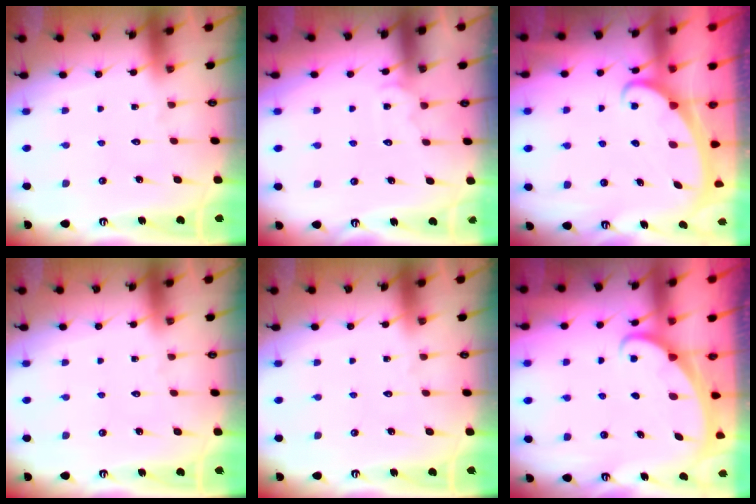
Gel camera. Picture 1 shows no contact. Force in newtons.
{"total": 6.1, "press": 6.0, "slide": 0.6}
{"total": 2.4, "press": 2.4, "slide": 0.3}
{"total": 0.0}
{"total": 0.0}
{"total": 1.6, "press": 1.6, "slide": 0.1}